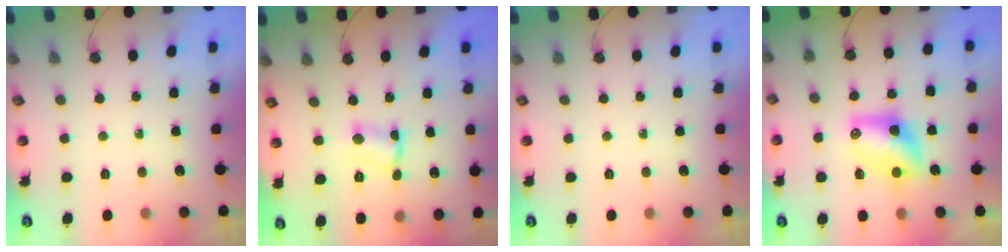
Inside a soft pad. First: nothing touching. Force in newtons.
{"total": 2.3, "press": 2.3, "slide": 0.1}
{"total": 0.0}
{"total": 8.5, "press": 8.5, "slide": 0.3}